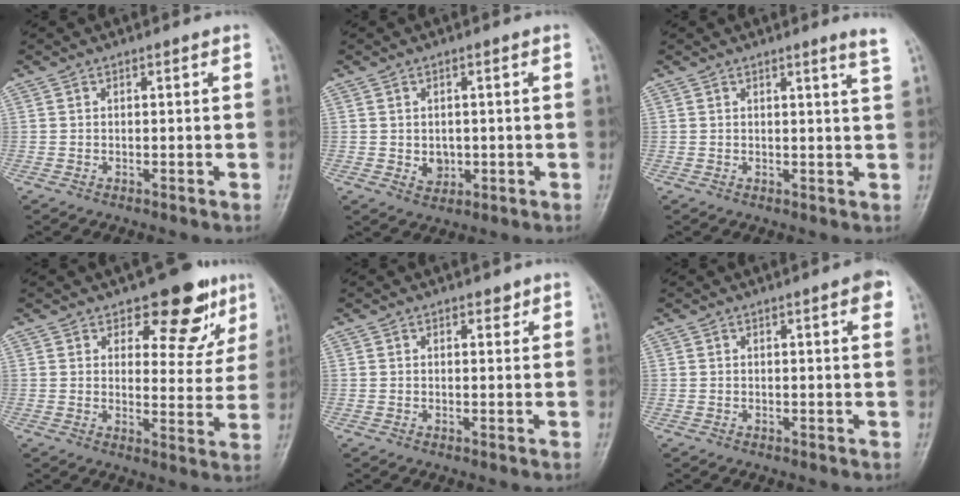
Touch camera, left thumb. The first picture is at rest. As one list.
[{"total": 3.2, "force": [-0.3, 2.7, 1.7], "torque": [-0.013, -0.001, 0.004]}, {"total": 2.7, "force": [1.9, -0.7, 1.7], "torque": [-0.023, -0.017, 0.024]}, {"total": 11.3, "force": [7.4, 5.7, 6.4], "torque": [-0.031, -0.043, 0.098]}, {"total": 1.5, "force": [1.0, 0.9, 0.6], "torque": [0.003, -0.005, 0.011]}, {"total": 2.9, "force": [1.4, 0.6, 2.5], "torque": [-0.026, -0.001, 0.013]}]